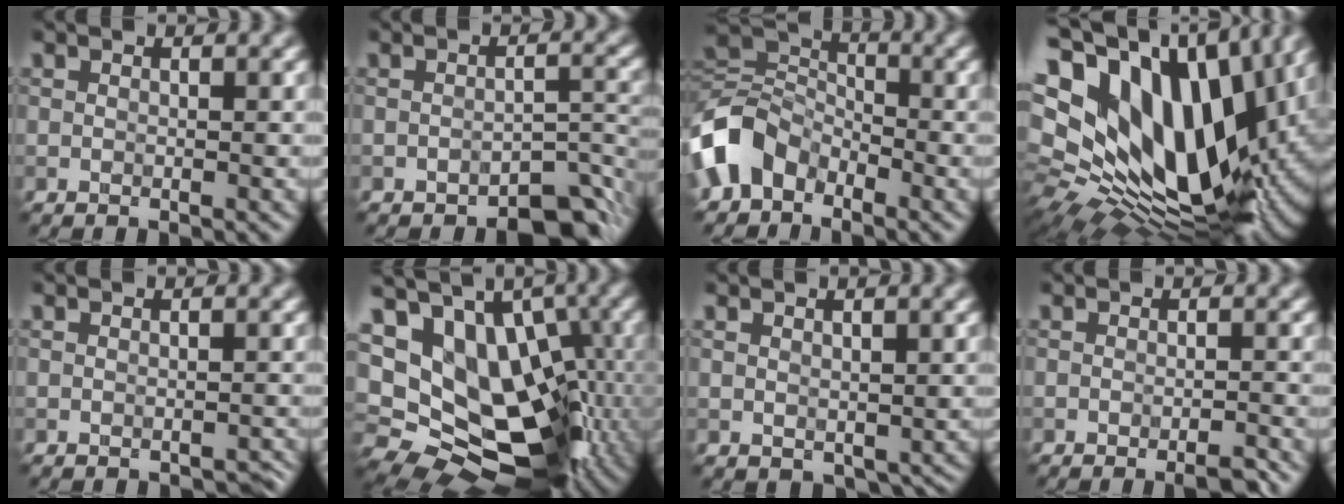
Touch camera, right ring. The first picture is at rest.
{"total": 4.9, "force": [-4.0, 1.4, 2.6], "torque": [-0.029, 0.004, -0.055]}
{"total": 5.7, "force": [-2.8, 4.2, 2.6], "torque": [-0.051, 0.010, -0.078]}
{"total": 22.0, "force": [6.8, 13.6, 15.9], "torque": [-0.289, -0.011, 0.157]}
{"total": 1.8, "force": [-1.6, 0.7, 0.6], "torque": [-0.009, 0.009, -0.011]}
{"total": 15.8, "force": [0.9, 11.5, 10.8], "torque": [-0.163, -0.001, 0.046]}
{"total": 2.0, "force": [0.1, 1.7, 1.1], "torque": [-0.011, -0.010, 0.007]}
{"total": 2.0, "force": [-1.5, 0.2, 1.3], "torque": [-0.017, 0.003, -0.023]}